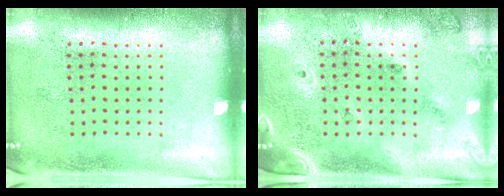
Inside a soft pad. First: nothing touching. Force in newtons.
{"total": 1.5, "press": 1.4, "slide": 0.6}